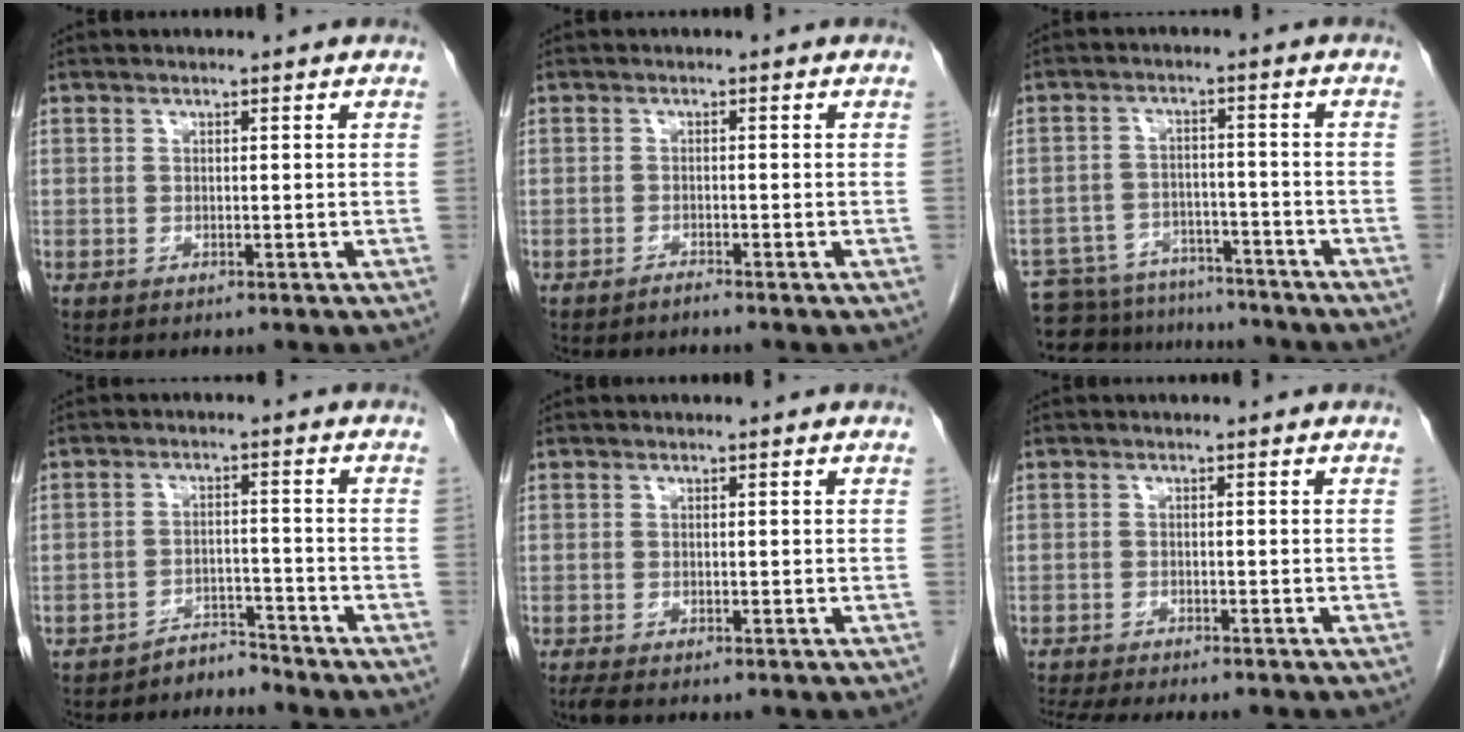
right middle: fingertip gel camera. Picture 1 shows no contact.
{"total": 0.8, "force": [-0.8, -0.1, 0.1], "torque": [-0.002, 0.000, -0.014]}
{"total": 13.4, "force": [-12.6, 4.2, 2.2], "torque": [-0.046, 0.016, -0.178]}
{"total": 3.5, "force": [-3.4, 0.3, -0.7], "torque": [0.018, -0.001, -0.055]}
{"total": 0.9, "force": [-0.8, 0.0, 0.5], "torque": [-0.015, -0.005, -0.016]}
{"total": 10.5, "force": [-9.2, 1.4, 4.9], "torque": [-0.066, -0.013, -0.128]}